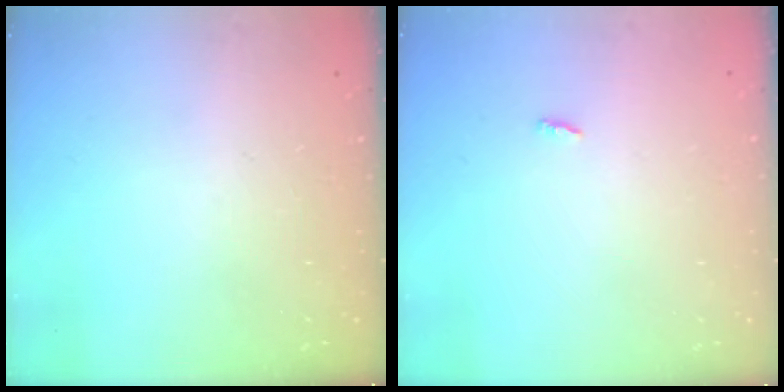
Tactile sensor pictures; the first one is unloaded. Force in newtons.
{"total": 1.9, "press": 1.9, "slide": 0.2}